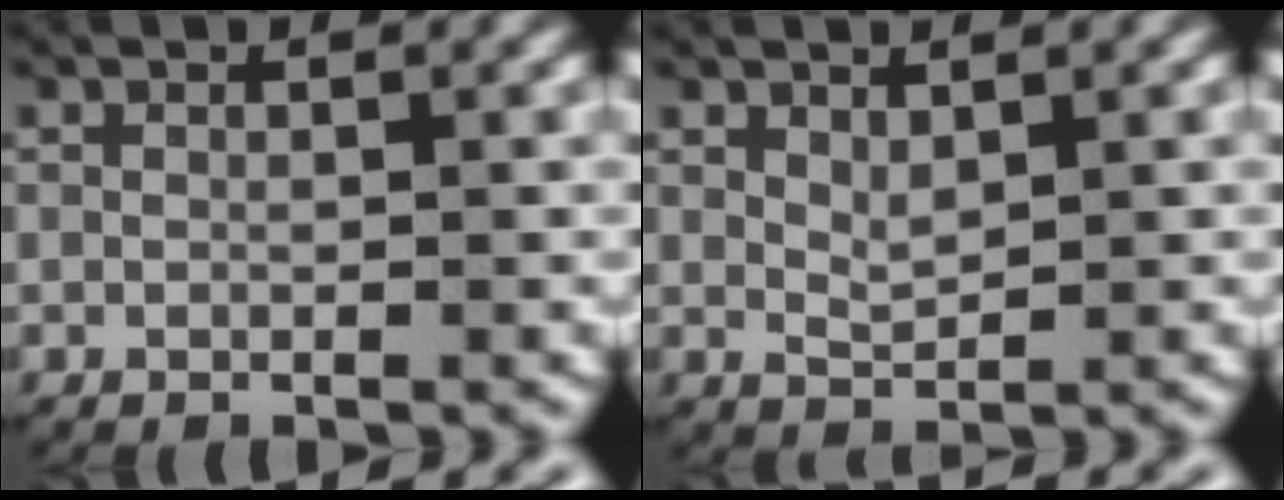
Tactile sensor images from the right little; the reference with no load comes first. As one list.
[{"total": 1.5, "force": [1.2, 0.3, 0.9], "torque": [-0.022, -0.013, 0.031]}]